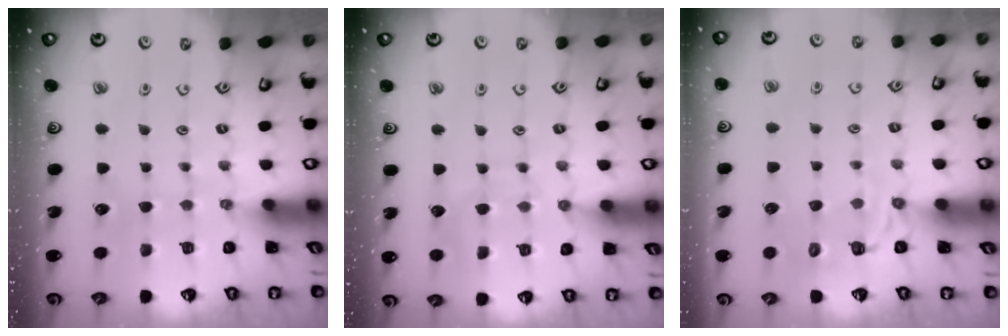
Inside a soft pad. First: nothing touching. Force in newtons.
{"total": 7.2, "press": 7.2, "slide": 0.5}
{"total": 3.0, "press": 1.6, "slide": 2.5}